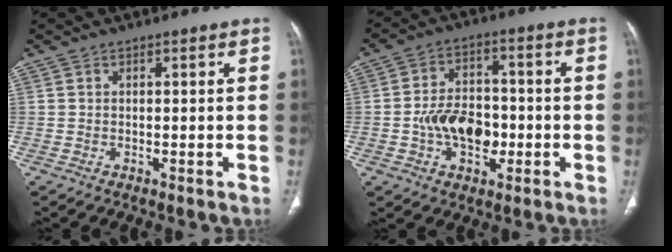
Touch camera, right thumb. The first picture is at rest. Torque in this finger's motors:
{"motor_torque": [1.20, 2.60, 0.11, -0.28, 0.07]}